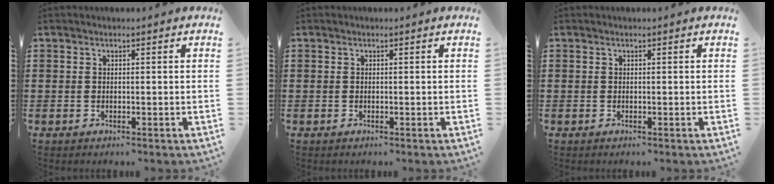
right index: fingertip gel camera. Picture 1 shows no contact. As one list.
[{"total": 0.0}, {"total": 0.0}]